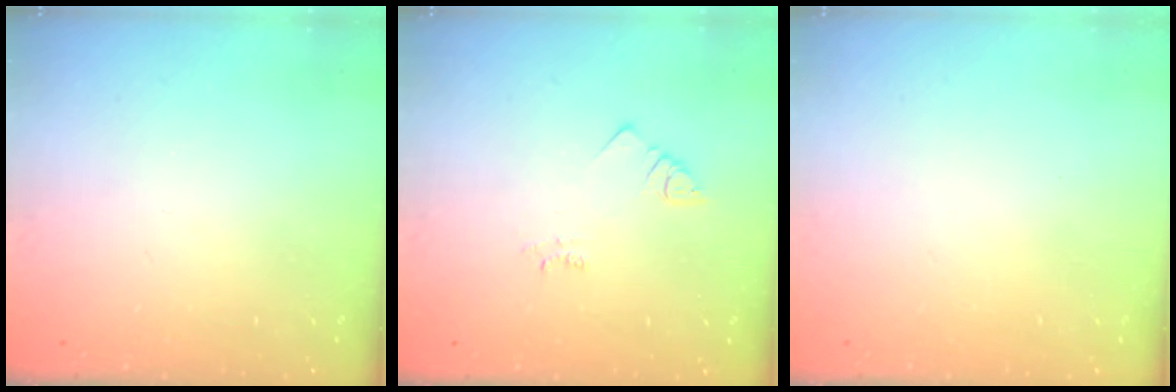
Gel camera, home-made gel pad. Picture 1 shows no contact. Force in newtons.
{"total": 2.5, "press": 2.5, "slide": 0.5}
{"total": 1.5, "press": 1.5, "slide": 0.1}